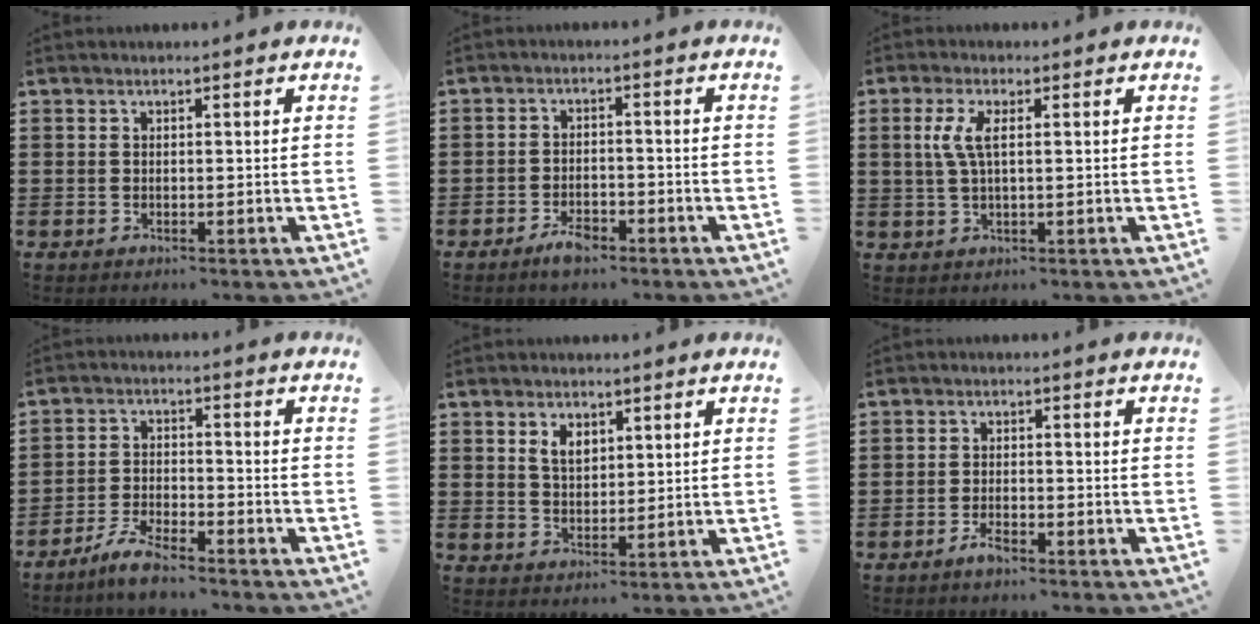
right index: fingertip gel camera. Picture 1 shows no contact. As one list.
[{"total": 3.3, "force": [-2.2, 1.3, 2.0], "torque": [-0.041, 0.004, -0.043]}, {"total": 4.0, "force": [0.8, 1.2, 3.7], "torque": [-0.090, 0.001, 0.006]}, {"total": 4.7, "force": [-4.2, 0.7, 1.9], "torque": [-0.045, 0.005, -0.084]}, {"total": 3.3, "force": [1.8, 2.0, 1.9], "torque": [-0.044, 0.008, 0.033]}, {"total": 2.4, "force": [-1.7, 0.7, 1.5], "torque": [-0.033, -0.001, -0.035]}]